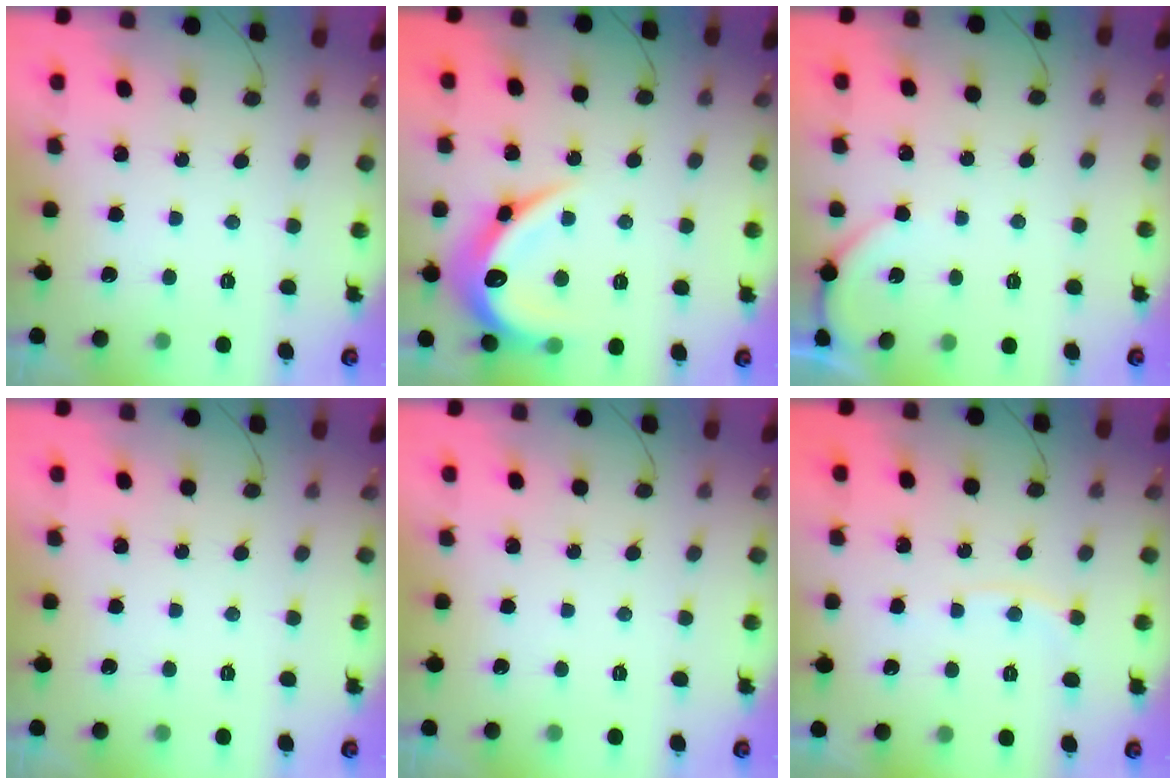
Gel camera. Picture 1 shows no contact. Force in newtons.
{"total": 16.7, "press": 16.7, "slide": 0.3}
{"total": 2.0, "press": 2.0, "slide": 0.2}
{"total": 0.0}
{"total": 0.0}
{"total": 4.7, "press": 4.6, "slide": 0.5}